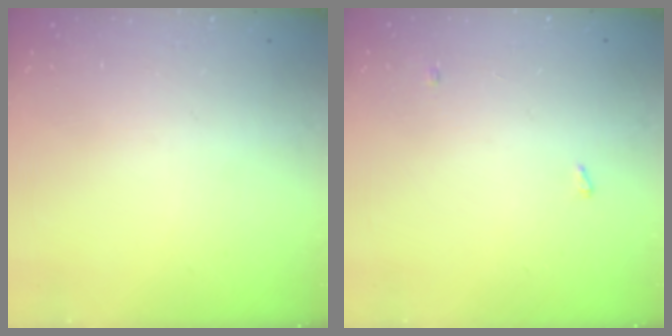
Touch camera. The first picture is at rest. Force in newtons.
{"total": 6.9, "press": 2.8, "slide": 6.3}